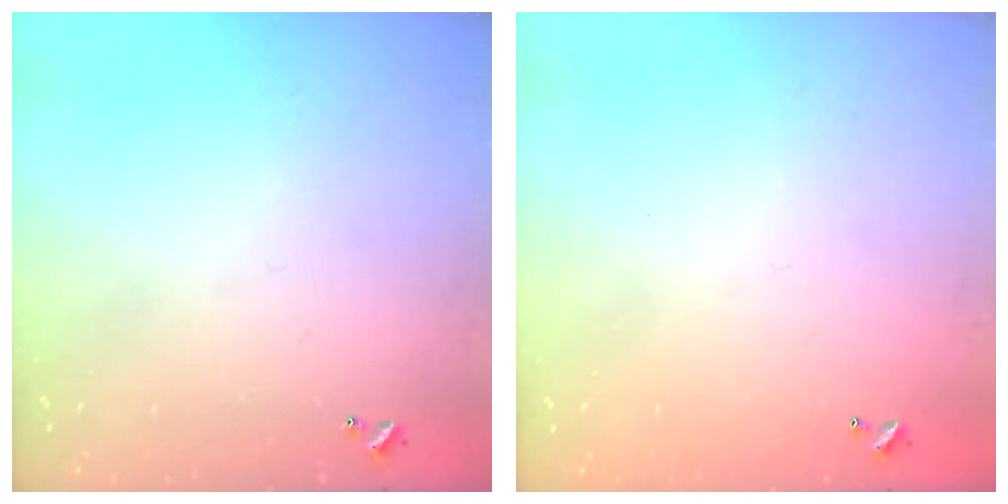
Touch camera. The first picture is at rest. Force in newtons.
{"total": 2.9, "press": 2.9, "slide": 0.1}